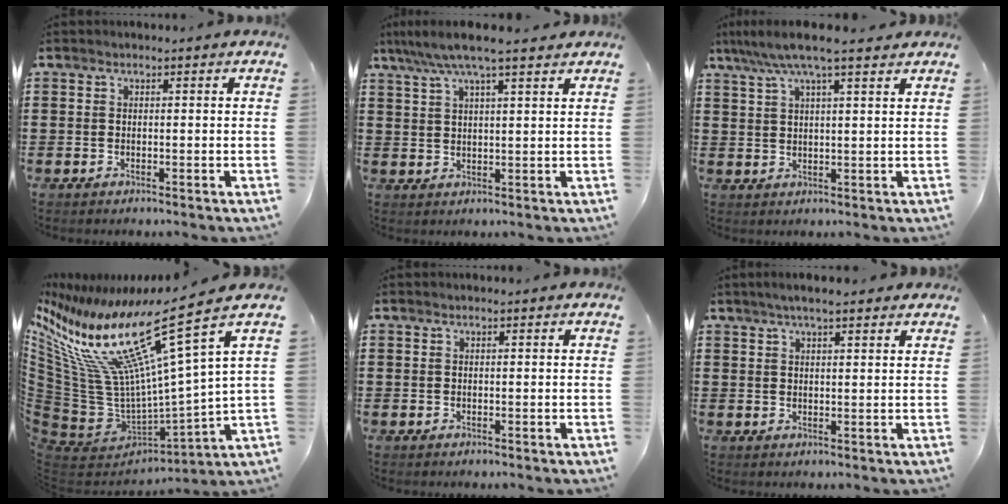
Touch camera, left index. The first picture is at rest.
{"total": 6.3, "force": [4.9, 0.4, 4.0], "torque": [-0.089, -0.009, 0.085]}
{"total": 6.5, "force": [4.9, 0.6, 4.3], "torque": [-0.096, -0.008, 0.086]}
{"total": 18.5, "force": [11.2, 4.4, 14.1], "torque": [-0.315, -0.087, 0.176]}
{"total": 0.0}
{"total": 3.6, "force": [2.7, 0.7, 2.3], "torque": [-0.049, 0.007, 0.048]}